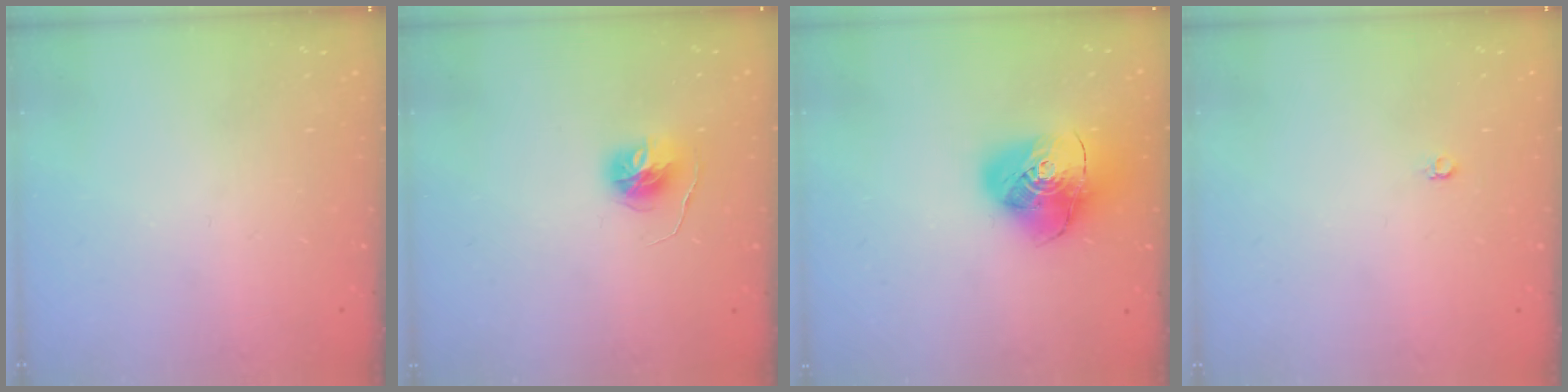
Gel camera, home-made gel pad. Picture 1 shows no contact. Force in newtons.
{"total": 6.4, "press": 6.4, "slide": 0.6}
{"total": 15.3, "press": 15.2, "slide": 1.8}
{"total": 3.5, "press": 3.4, "slide": 0.3}